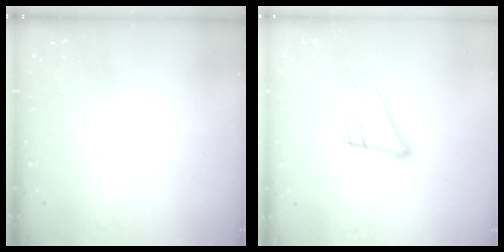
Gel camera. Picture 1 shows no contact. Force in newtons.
{"total": 11.4, "press": 11.3, "slide": 2.0}